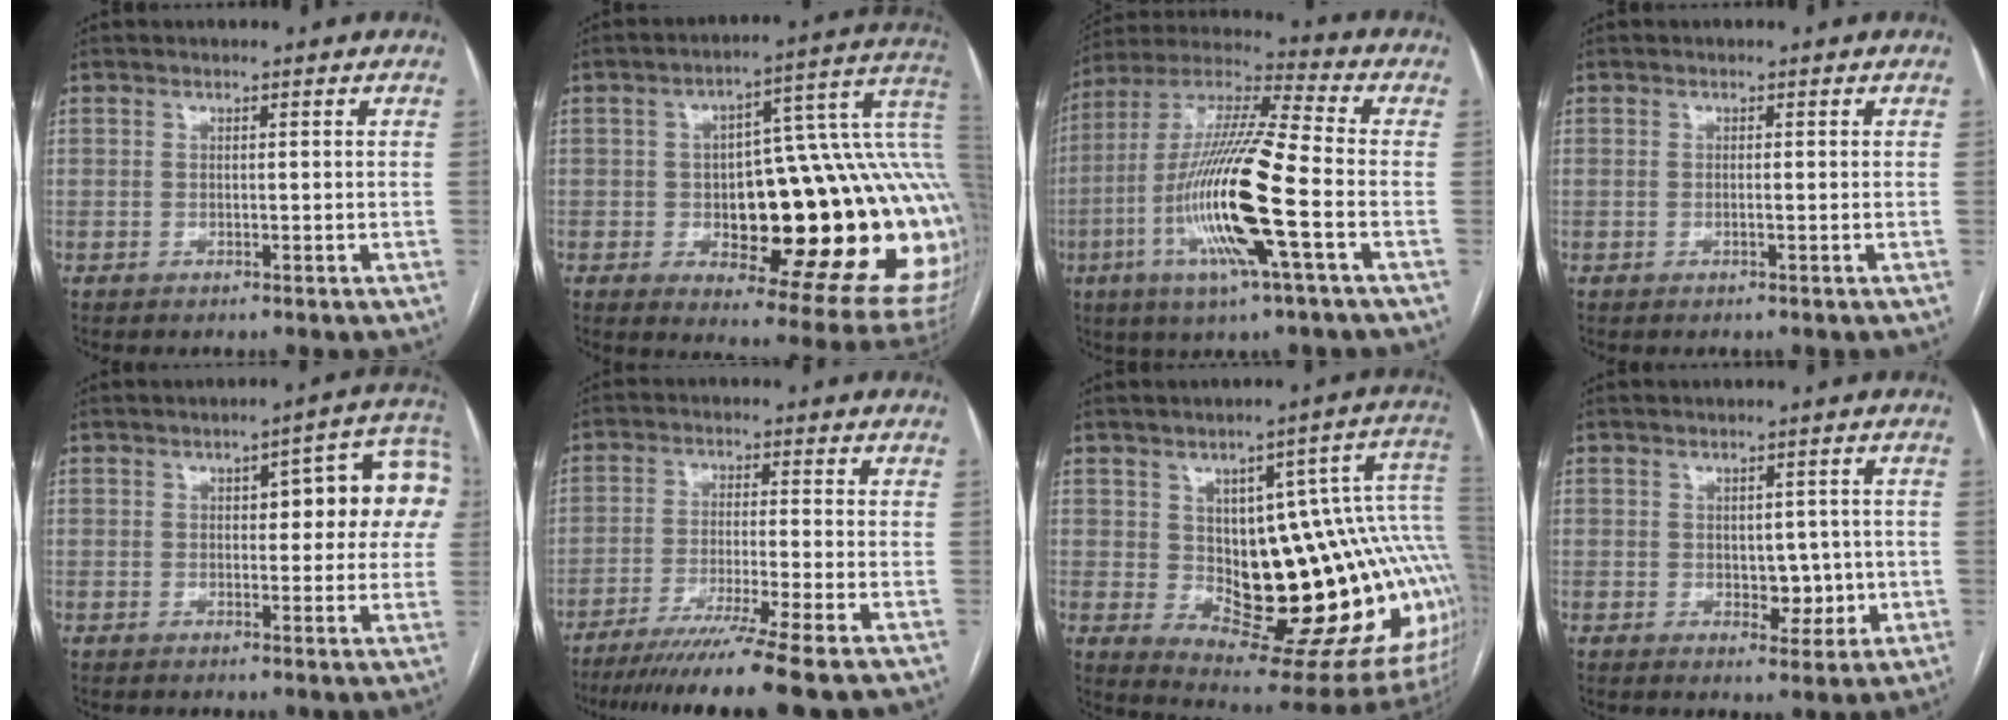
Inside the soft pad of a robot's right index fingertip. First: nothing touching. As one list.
[{"total": 32.0, "force": [-2.2, 8.8, 30.7], "torque": [-0.328, 0.034, -0.013]}, {"total": 18.6, "force": [-5.2, 0.7, 17.8], "torque": [-0.361, -0.011, -0.104]}, {"total": 0.0}, {"total": 12.2, "force": [2.6, 3.9, 11.3], "torque": [-0.131, 0.037, 0.027]}, {"total": 13.6, "force": [-10.8, -2.3, 7.9], "torque": [-0.115, -0.044, -0.169]}, {"total": 25.0, "force": [0.1, 7.9, 23.7], "torque": [-0.209, 0.025, 0.025]}, {"total": 4.5, "force": [-0.4, 3.0, 3.3], "torque": [-0.034, 0.008, 0.003]}]